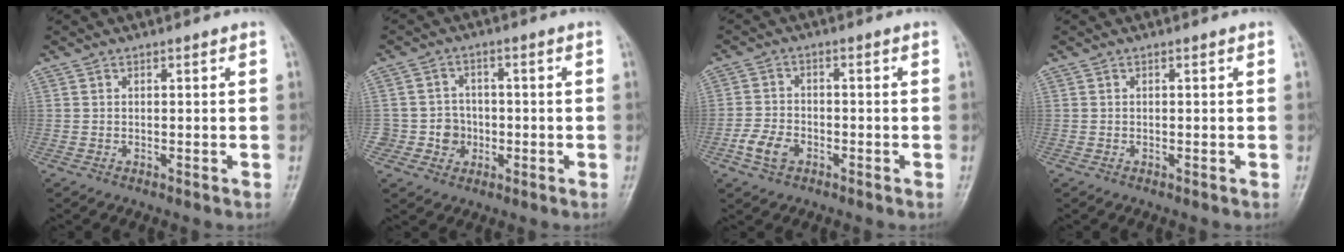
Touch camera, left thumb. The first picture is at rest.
{"total": 5.3, "force": [-1.3, 5.1, 0.6], "torque": [0.031, 0.016, -0.024]}
{"total": 5.0, "force": [-2.4, 3.3, 2.9], "torque": [-0.053, 0.013, -0.049]}
{"total": 0.0}